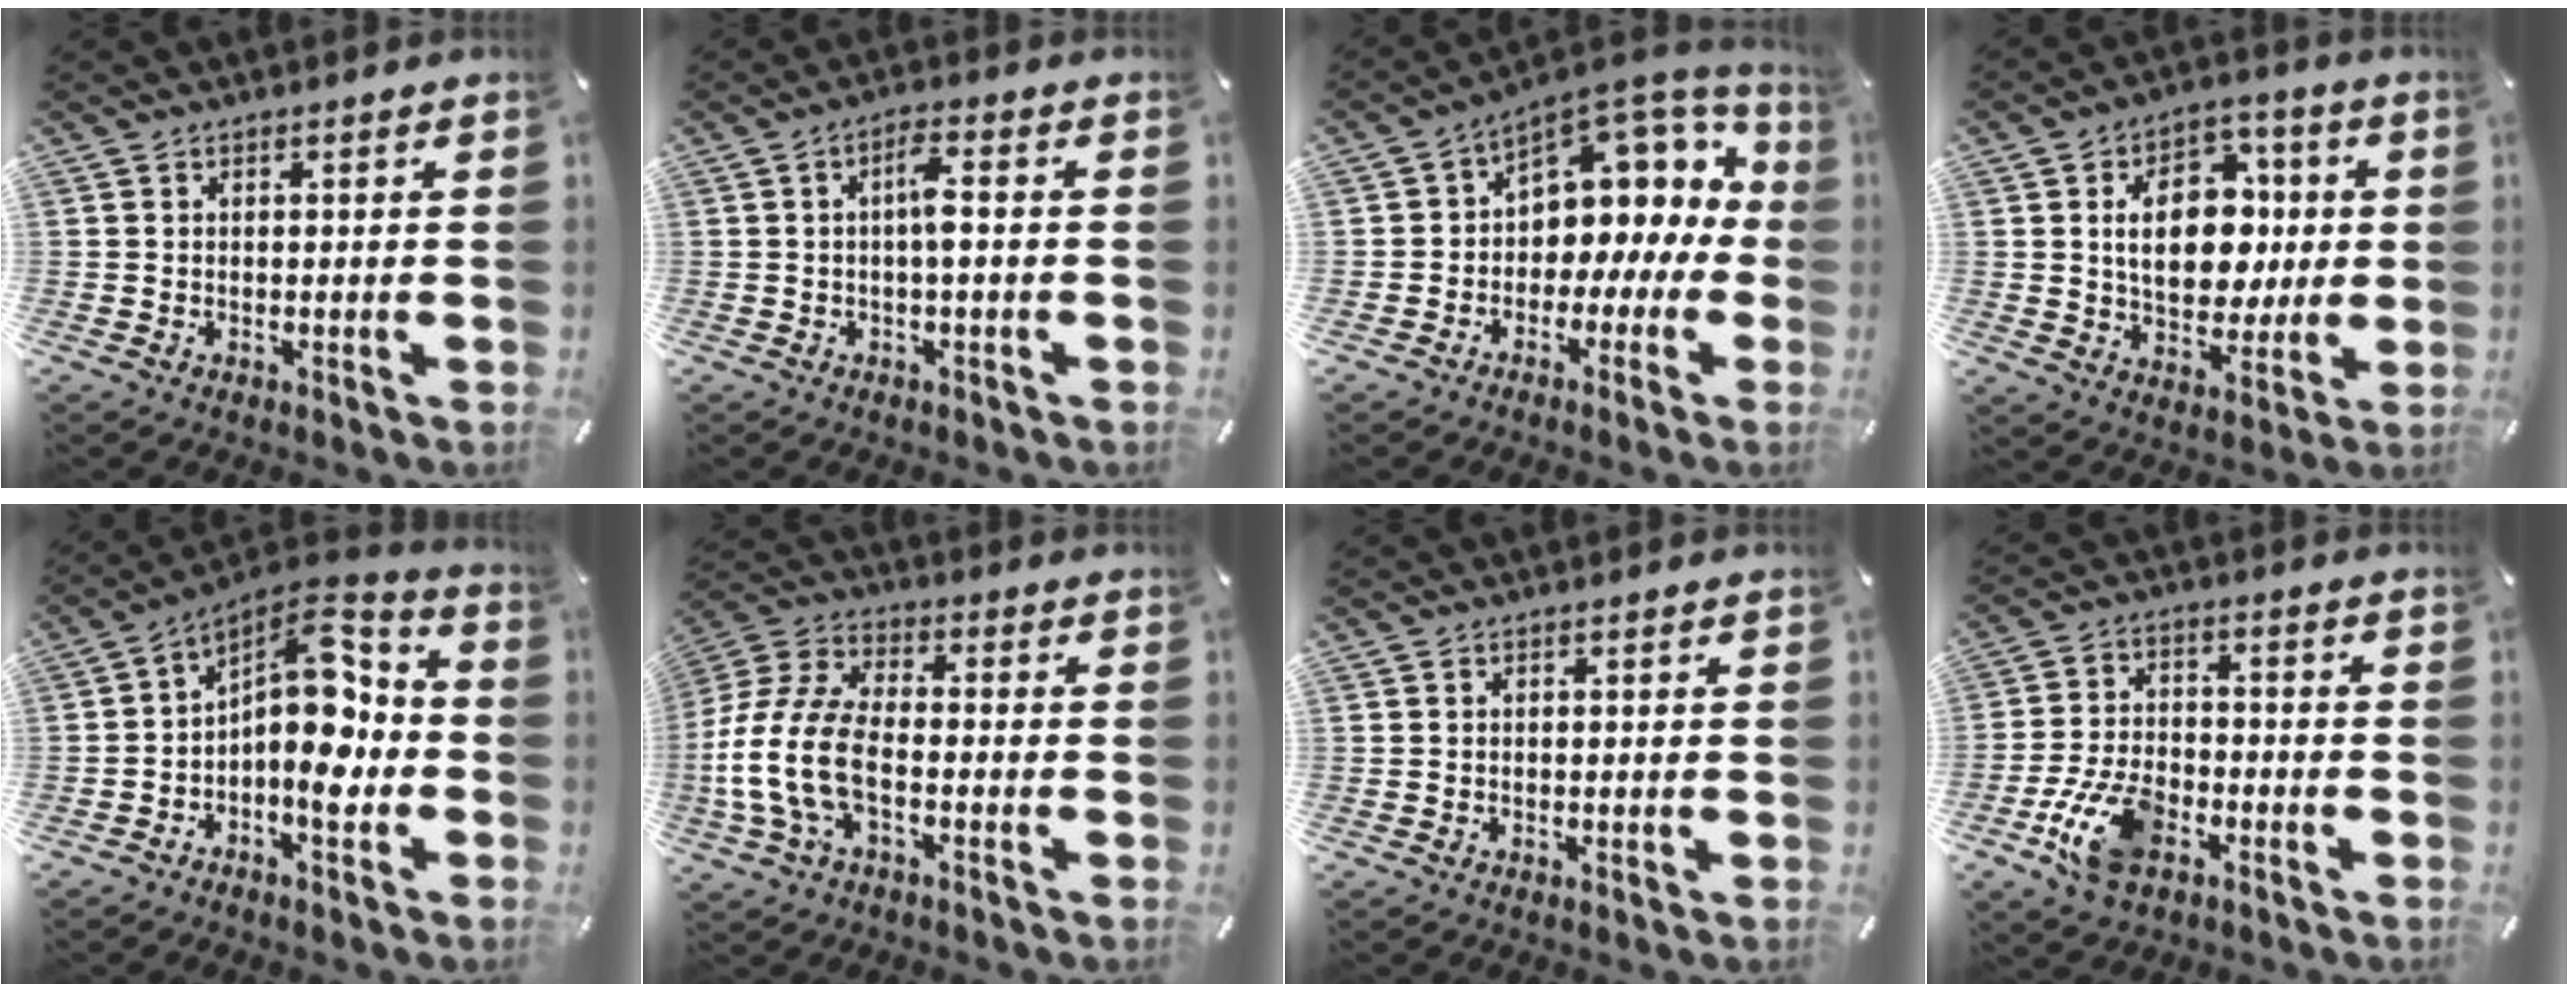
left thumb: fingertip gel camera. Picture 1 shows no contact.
{"total": 4.9, "force": [-0.1, 1.2, 4.7], "torque": [-0.090, 0.011, -0.005]}
{"total": 8.4, "force": [3.9, 6.9, 3.0], "torque": [-0.045, -0.046, 0.070]}
{"total": 14.9, "force": [1.5, 11.2, 9.7], "torque": [-0.154, 0.004, 0.028]}
{"total": 12.7, "force": [-1.3, 7.3, 10.3], "torque": [-0.151, -0.021, -0.027]}
{"total": 13.3, "force": [-4.7, 7.4, 10.0], "torque": [-0.227, 0.003, -0.089]}
{"total": 0.0}
{"total": 12.1, "force": [-5.8, 7.1, 7.9], "torque": [-0.172, 0.019, -0.105]}